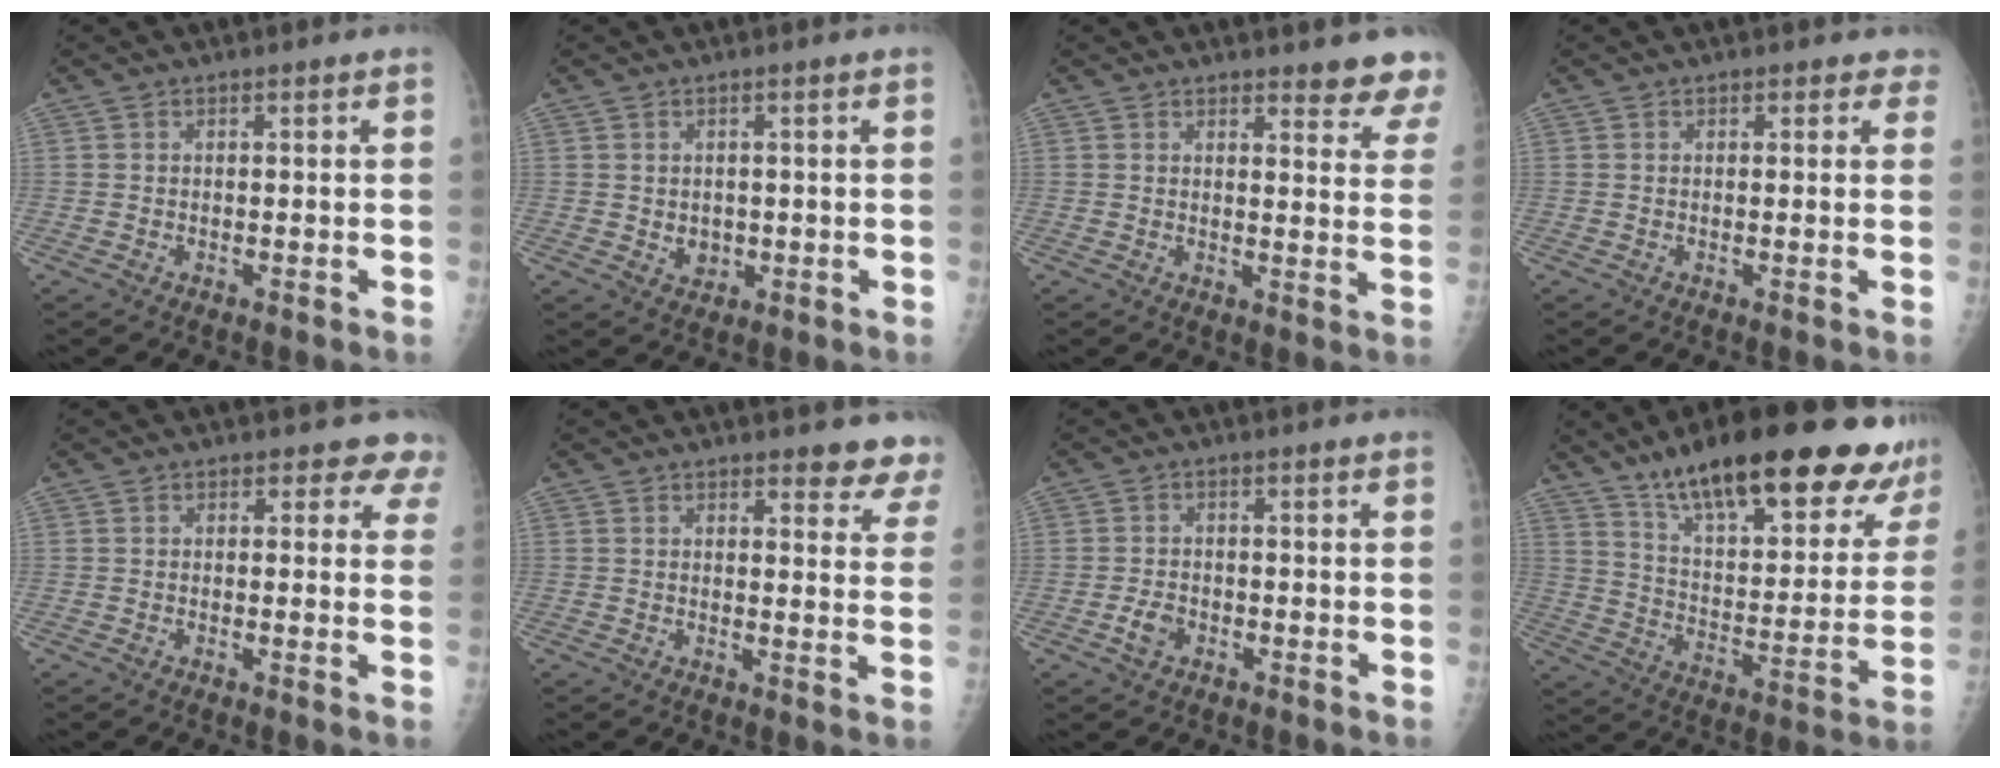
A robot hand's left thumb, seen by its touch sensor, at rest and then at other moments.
{"total": 2.6, "force": [-0.1, 2.1, 1.4], "torque": [-0.011, -0.001, 0.007]}
{"total": 8.6, "force": [7.9, 1.9, 3.0], "torque": [0.002, -0.045, 0.068]}
{"total": 1.9, "force": [1.3, 1.2, 0.6], "torque": [0.019, -0.002, 0.007]}
{"total": 3.9, "force": [3.1, 2.2, 0.8], "torque": [0.029, -0.013, 0.014]}
{"total": 6.9, "force": [6.2, 2.2, 2.1], "torque": [0.016, -0.032, 0.050]}
{"total": 2.7, "force": [-1.2, 1.8, 1.7], "torque": [-0.032, 0.010, -0.021]}
{"total": 28.6, "force": [20.6, 8.2, 18.0], "torque": [-0.229, -0.067, 0.306]}